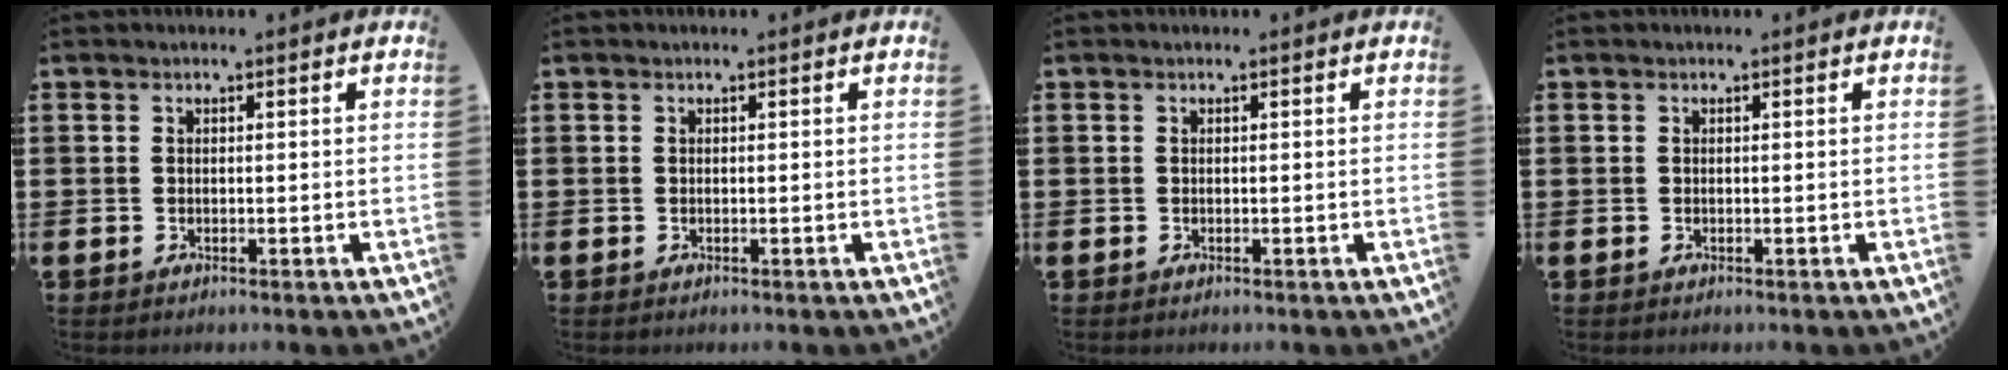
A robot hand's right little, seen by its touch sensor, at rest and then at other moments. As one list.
[{"total": 0.0}, {"total": 0.0}, {"total": 0.0}]